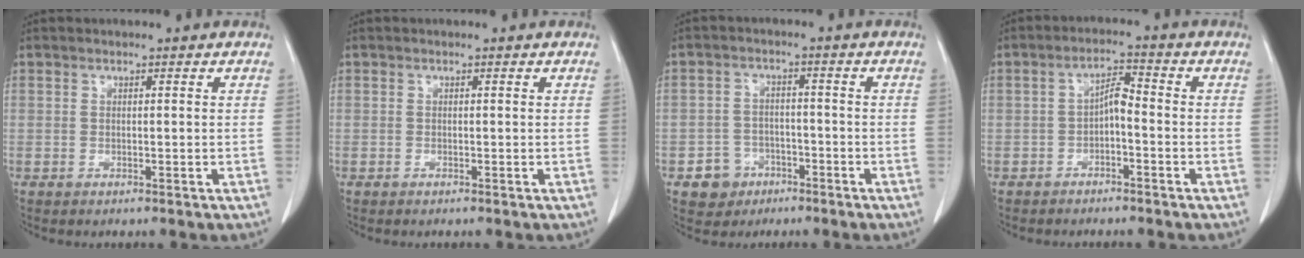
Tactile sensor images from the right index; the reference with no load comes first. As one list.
[{"total": 0.0}, {"total": 5.1, "force": [-2.8, 4.2, 0.7], "torque": [-0.005, 0.013, -0.041]}, {"total": 3.6, "force": [-1.2, 1.2, 3.1], "torque": [-0.057, 0.014, -0.021]}]